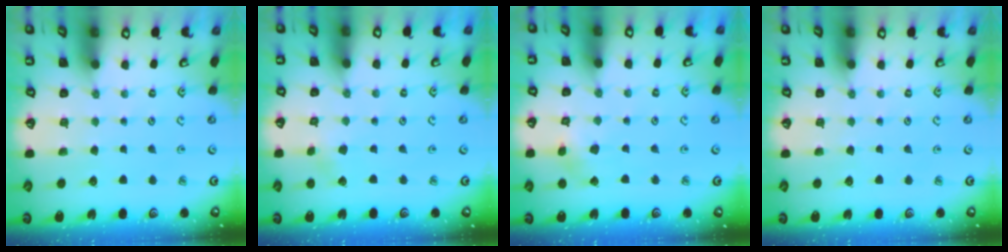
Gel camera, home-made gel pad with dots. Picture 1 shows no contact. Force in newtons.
{"total": 2.6, "press": 2.6, "slide": 0.2}
{"total": 4.8, "press": 4.7, "slide": 0.5}
{"total": 0.0}